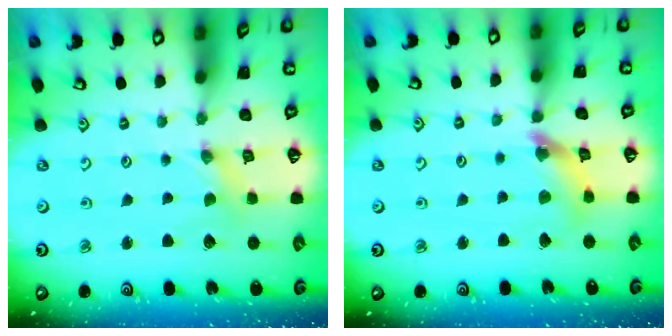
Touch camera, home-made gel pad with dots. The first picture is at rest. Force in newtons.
{"total": 8.7, "press": 8.6, "slide": 1.0}